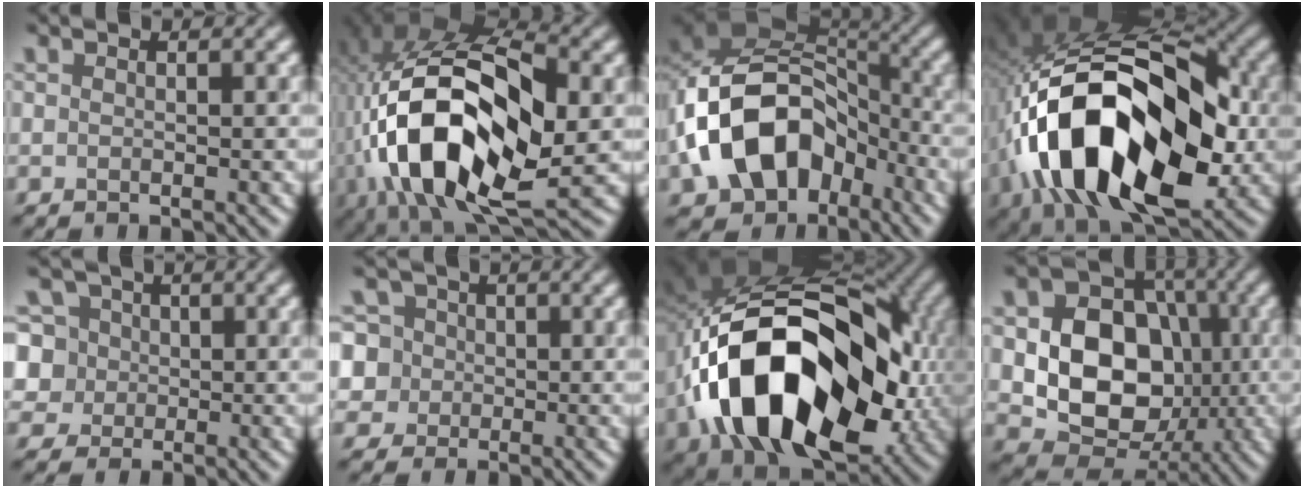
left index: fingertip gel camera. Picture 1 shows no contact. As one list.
[{"total": 16.8, "force": [-2.9, 8.6, 14.2], "torque": [-0.265, 0.006, -0.056]}, {"total": 14.3, "force": [-4.3, 10.3, 8.9], "torque": [-0.160, -0.004, -0.081]}, {"total": 18.3, "force": [-4.1, 10.1, 14.6], "torque": [-0.257, 0.017, -0.074]}, {"total": 8.5, "force": [2.3, 7.2, 3.8], "torque": [-0.070, 0.041, 0.007]}, {"total": 7.8, "force": [1.5, 7.0, 3.0], "torque": [-0.057, 0.039, -0.009]}, {"total": 17.9, "force": [-3.5, 11.7, 13.2], "torque": [-0.258, -0.008, -0.065]}, {"total": 11.5, "force": [-0.8, 8.8, 7.4], "torque": [-0.111, 0.005, -0.027]}]